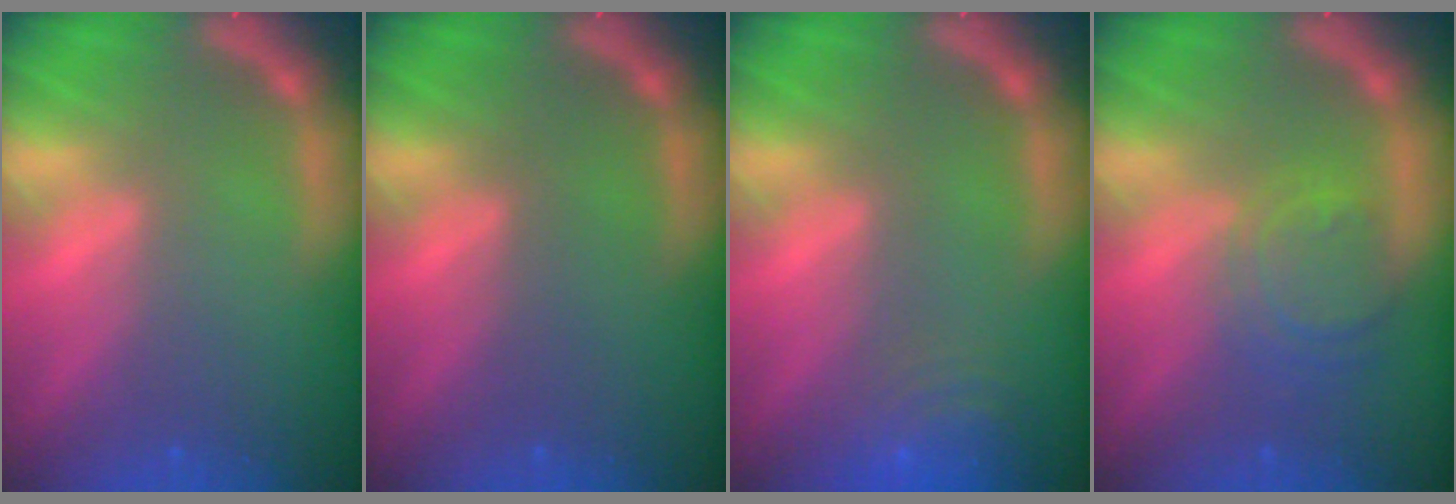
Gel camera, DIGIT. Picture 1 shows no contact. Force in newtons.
{"total": 0.0}
{"total": 6.0}
{"total": 4.5}